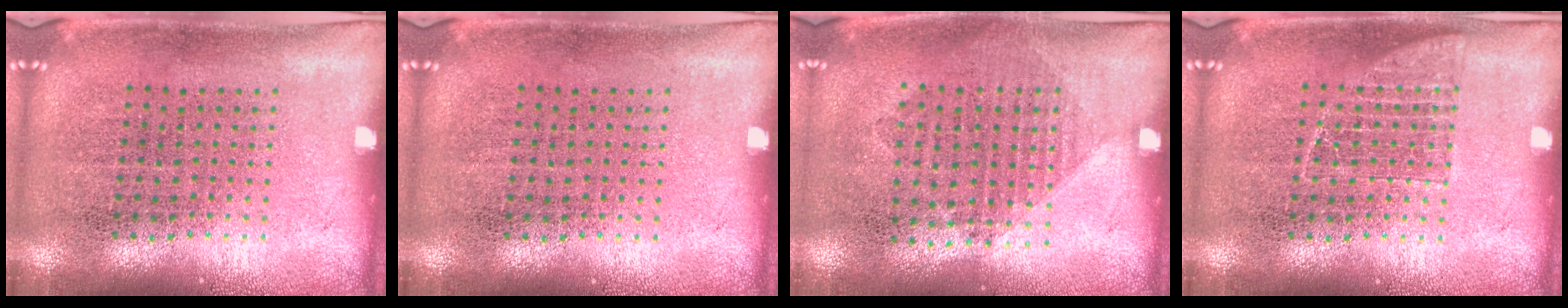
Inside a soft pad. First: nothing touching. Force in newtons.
{"total": 0.0}
{"total": 1.0, "press": 0.9, "slide": 0.5}
{"total": 1.5, "press": 1.5, "slide": 0.3}